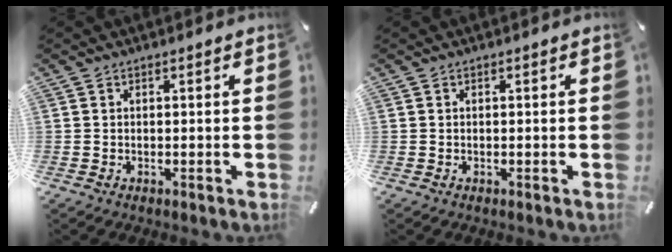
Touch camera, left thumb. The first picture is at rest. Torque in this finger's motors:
{"motor_torque": [-0.05, -0.04, -0.02, 0.02, 0.00]}